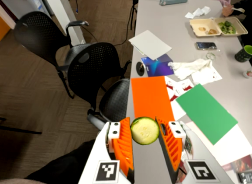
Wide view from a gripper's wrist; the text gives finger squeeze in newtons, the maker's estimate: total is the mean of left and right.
{"total": 9.0, "left": 8.5, "right": 9.4}